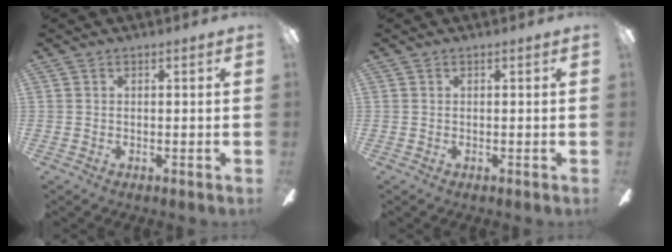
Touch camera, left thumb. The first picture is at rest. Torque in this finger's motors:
{"motor_torque": [-0.22, -0.23, 0.14, 0.00, 0.00]}